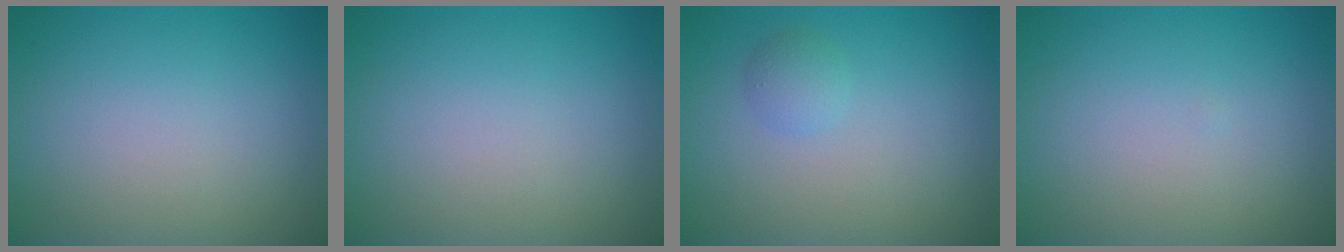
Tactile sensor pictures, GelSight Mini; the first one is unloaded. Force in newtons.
{"total": 0.0}
{"total": 1.3, "press": 1.3, "slide": 0.1}
{"total": 0.0}